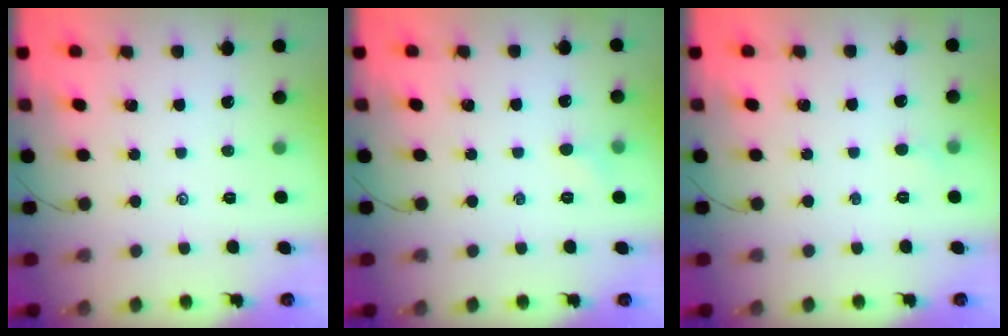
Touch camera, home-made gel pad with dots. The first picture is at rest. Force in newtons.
{"total": 3.3, "press": 3.1, "slide": 1.0}
{"total": 2.7, "press": 2.6, "slide": 0.9}